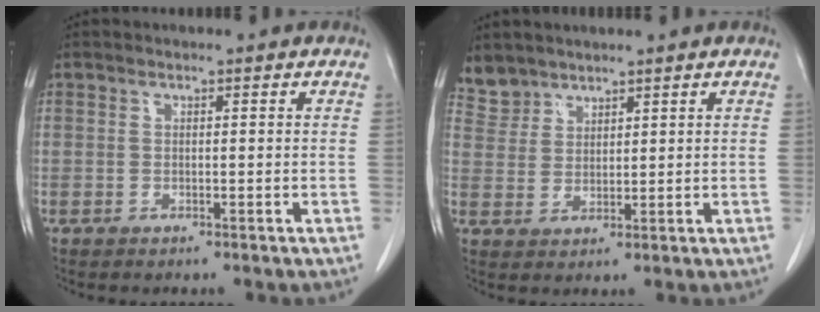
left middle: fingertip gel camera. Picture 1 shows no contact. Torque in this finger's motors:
{"motor_torque": [0.04, -0.06, 0.01, 0.00]}